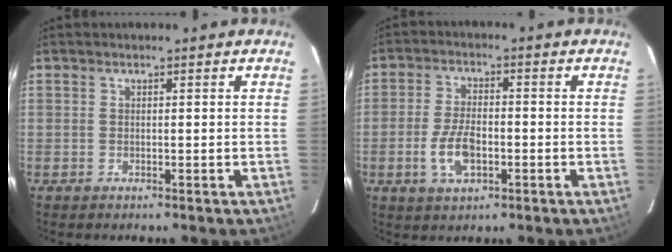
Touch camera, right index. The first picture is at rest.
{"total": 7.3, "force": [-2.4, 3.6, 6.0], "torque": [-0.126, -0.001, -0.042]}